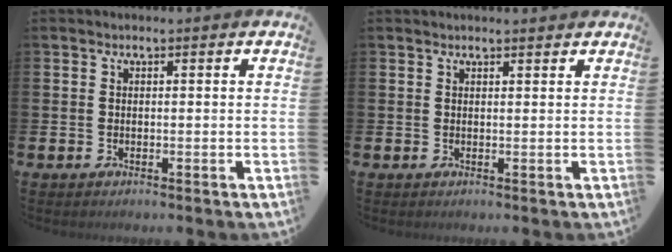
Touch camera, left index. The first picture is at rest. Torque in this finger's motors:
{"motor_torque": [0.94, -1.20, 0.19, 0.11]}